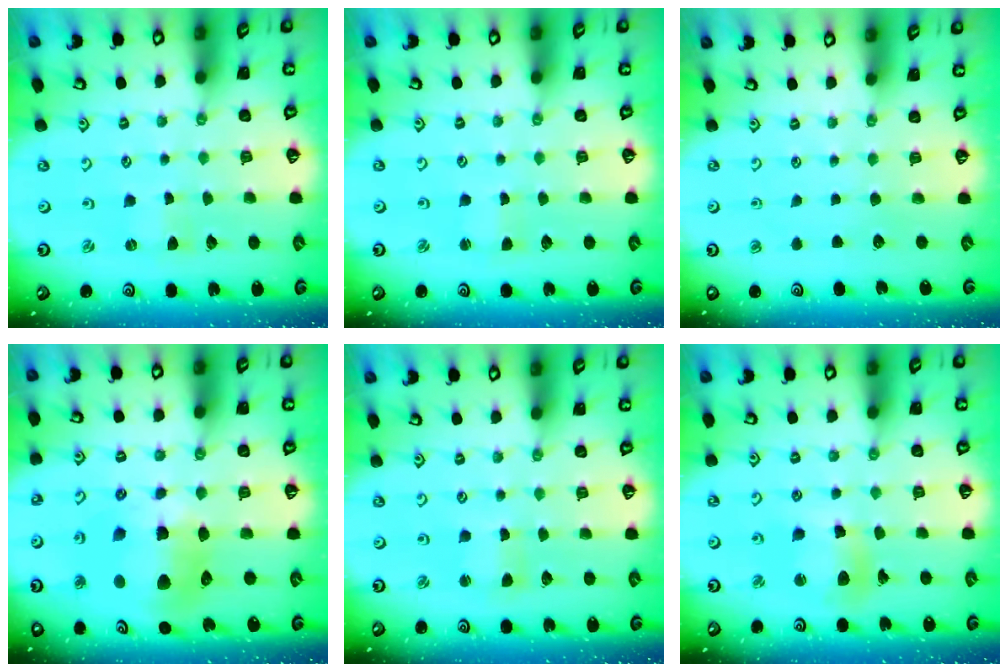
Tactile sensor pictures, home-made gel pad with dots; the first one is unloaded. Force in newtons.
{"total": 1.1, "press": 1.1, "slide": 0.1}
{"total": 0.0}
{"total": 14.0, "press": 13.8, "slide": 2.2}
{"total": 1.3, "press": 1.2, "slide": 0.2}
{"total": 10.3, "press": 10.2, "slide": 1.5}